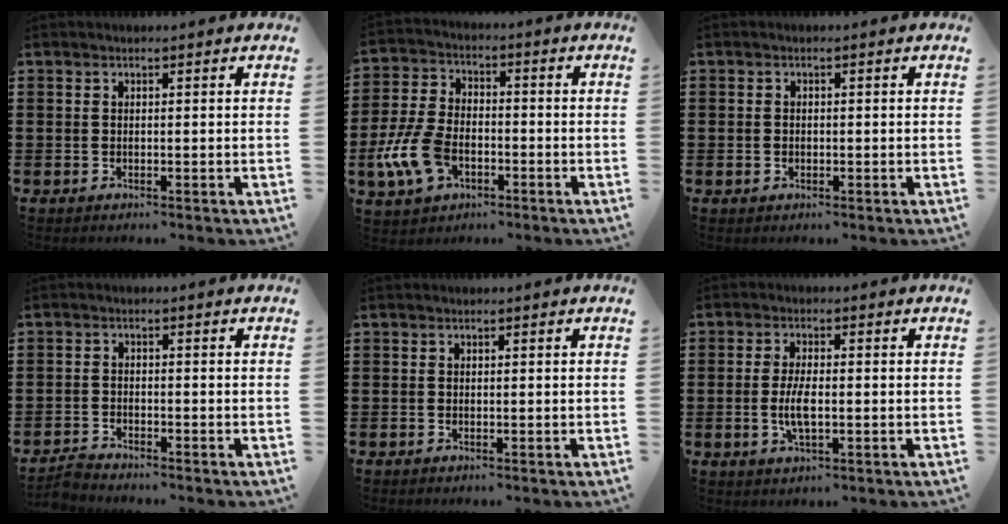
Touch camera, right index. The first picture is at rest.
{"total": 8.7, "force": [-3.4, 5.2, 6.2], "torque": [-0.159, -0.002, -0.068]}
{"total": 0.6, "force": [-0.2, 0.5, 0.3], "torque": [-0.007, 0.001, -0.004]}
{"total": 2.1, "force": [-2.1, 0.1, 0.1], "torque": [-0.008, 0.002, -0.043]}
{"total": 0.0}
{"total": 4.4, "force": [-0.8, 1.4, 4.1], "torque": [-0.087, -0.005, -0.017]}